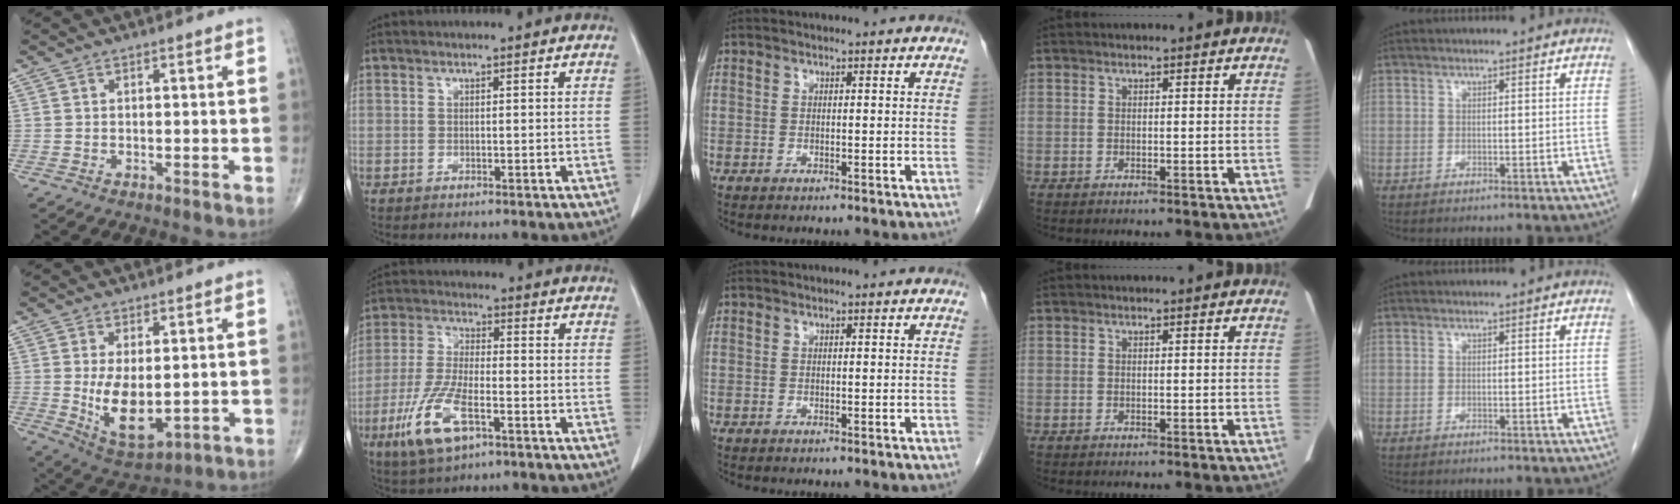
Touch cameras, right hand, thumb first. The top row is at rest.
{"thumb": {"total": 10.2, "force": [-0.1, 5.2, 8.8], "torque": [-0.137, -0.023, 0.020]}, "index": {"total": 10.8, "force": [-5.0, 3.2, 9.0], "torque": [-0.199, -0.014, -0.090]}}